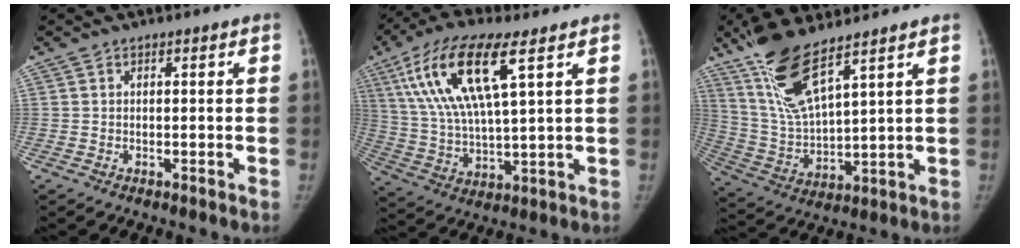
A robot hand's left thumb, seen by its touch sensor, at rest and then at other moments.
{"total": 17.3, "force": [7.4, 5.1, 14.8], "torque": [-0.296, -0.019, 0.141]}
{"total": 13.9, "force": [9.3, 3.3, 9.8], "torque": [-0.193, -0.049, 0.199]}